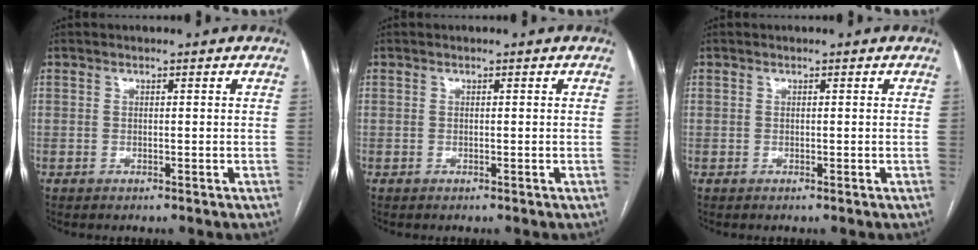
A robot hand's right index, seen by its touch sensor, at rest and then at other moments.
{"total": 0.0}
{"total": 0.0}